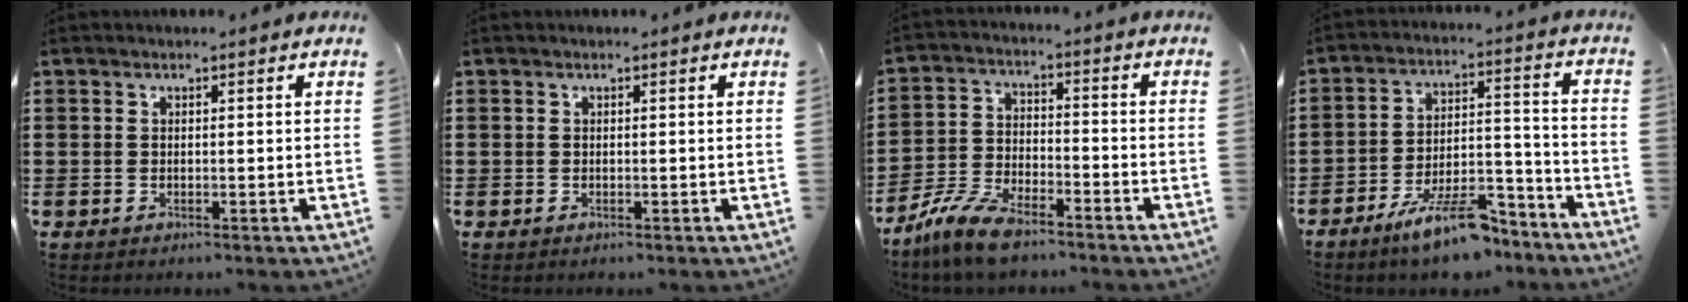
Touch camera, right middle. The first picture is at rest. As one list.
[{"total": 0.0}, {"total": 7.7, "force": [-6.5, 1.9, 3.7], "torque": [-0.089, 0.005, -0.127]}, {"total": 10.5, "force": [-8.2, 2.5, 6.0], "torque": [-0.101, 0.024, -0.149]}]